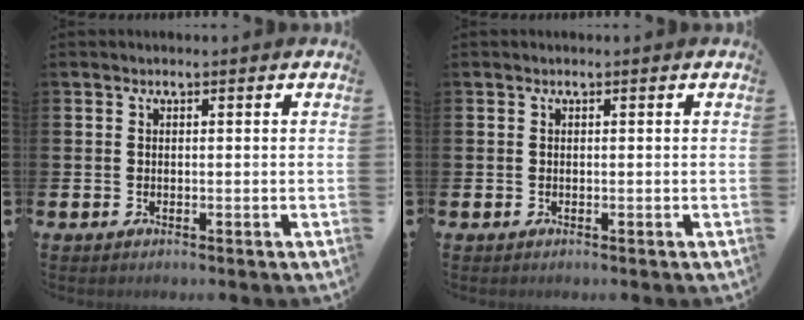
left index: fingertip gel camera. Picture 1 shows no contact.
{"total": 0.0}